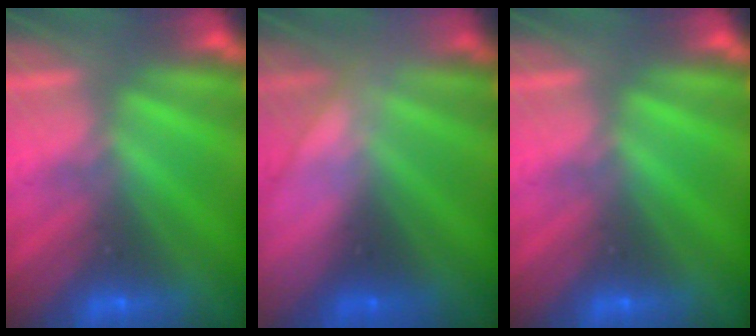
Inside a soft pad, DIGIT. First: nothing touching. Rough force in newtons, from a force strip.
{"total": 3.0}
{"total": 0.0}